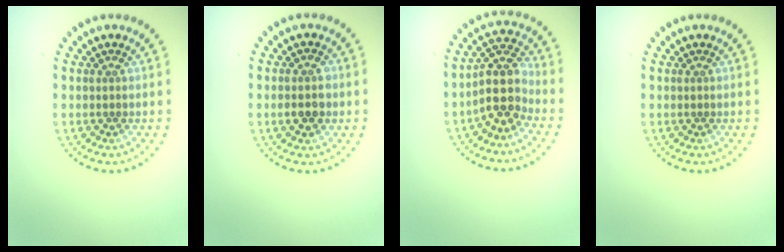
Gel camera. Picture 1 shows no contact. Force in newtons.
{"total": 2.2, "press": 2.2, "slide": 0.2}
{"total": 4.2, "press": 3.5, "slide": 2.2}
{"total": 0.0}